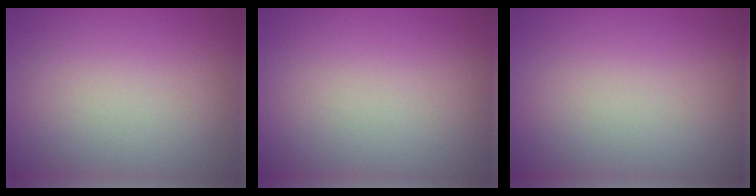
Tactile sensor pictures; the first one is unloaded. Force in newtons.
{"total": 0.0}
{"total": 0.0}